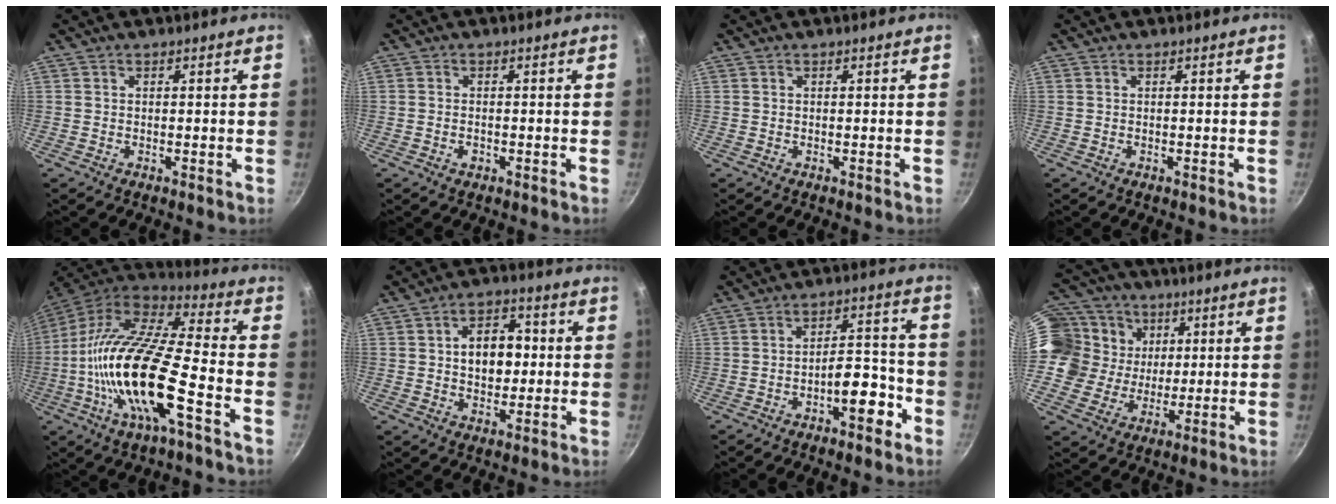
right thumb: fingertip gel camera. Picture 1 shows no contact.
{"total": 1.4, "force": [-0.6, 0.9, 0.9], "torque": [-0.017, 0.005, -0.011]}
{"total": 0.0}
{"total": 0.0}
{"total": 23.3, "force": [-7.0, 6.7, 21.1], "torque": [-0.390, 0.031, -0.148]}
{"total": 9.7, "force": [0.8, 6.7, 6.9], "torque": [-0.070, 0.012, 0.008]}
{"total": 8.7, "force": [-4.4, 3.7, 6.6], "torque": [-0.071, 0.054, -0.060]}
{"total": 17.5, "force": [4.3, 15.2, 7.5], "torque": [-0.145, 0.005, 0.073]}